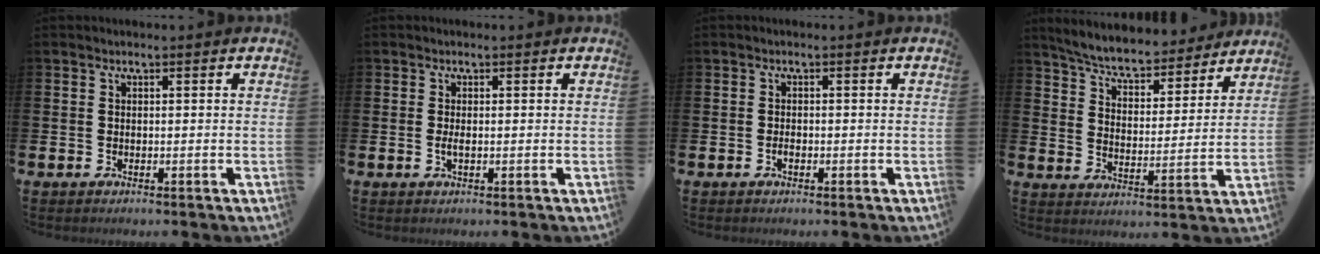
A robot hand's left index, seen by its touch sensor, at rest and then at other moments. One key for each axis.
{"total": 0.9, "fx": -0.2, "fy": 0.2, "fz": 0.9, "tx": -0.025, "ty": 0.003, "tz": -0.001}
{"total": 0.9, "fx": -0.4, "fy": 0.4, "fz": 0.7, "tx": -0.020, "ty": 0.001, "tz": -0.006}
{"total": 6.5, "fx": 6.2, "fy": 1.2, "fz": 1.6, "tx": -0.059, "ty": -0.048, "tz": 0.105}